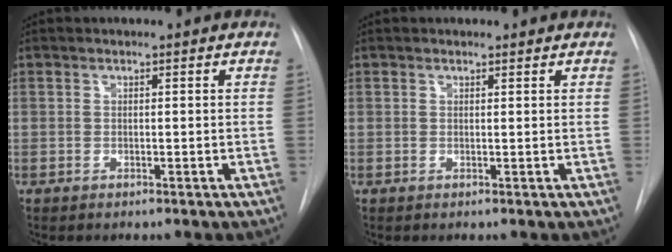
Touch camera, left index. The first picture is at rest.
{"total": 0.6, "force": [0.6, 0.3, 0.0], "torque": [-0.006, -0.004, 0.005]}